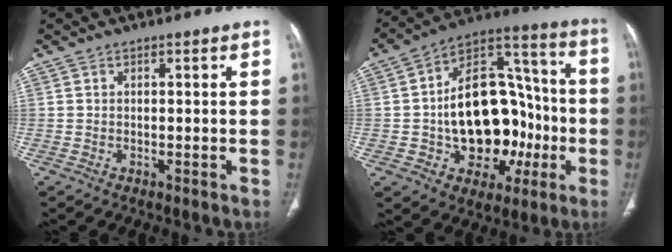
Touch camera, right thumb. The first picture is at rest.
{"total": 23.9, "force": [-3.6, 15.8, 17.5], "torque": [-0.221, 0.050, -0.043]}